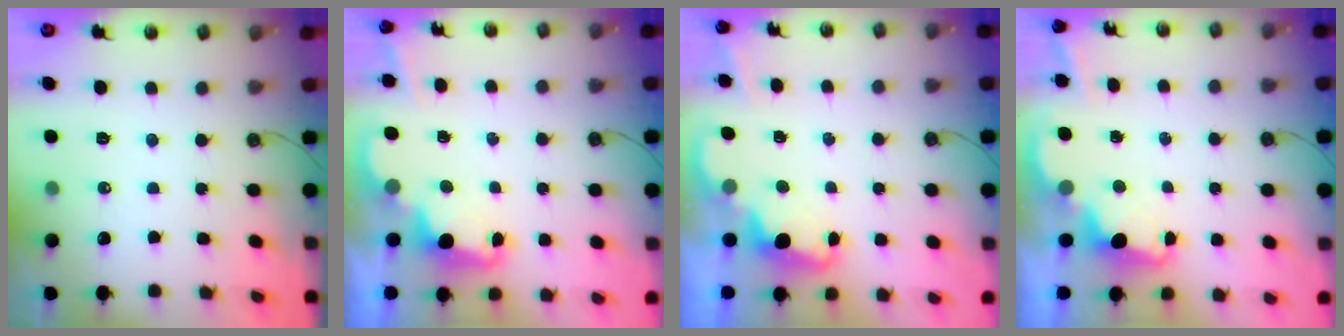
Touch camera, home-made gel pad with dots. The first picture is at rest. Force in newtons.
{"total": 2.4, "press": 2.3, "slide": 0.5}
{"total": 2.3, "press": 2.2, "slide": 0.6}
{"total": 3.6, "press": 3.5, "slide": 0.7}